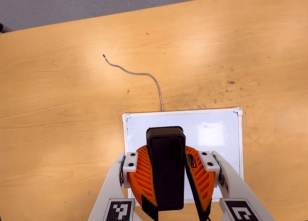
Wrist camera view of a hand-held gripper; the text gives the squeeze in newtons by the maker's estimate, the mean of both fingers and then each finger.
{"total": 10.3, "left": 10.1, "right": 10.6}